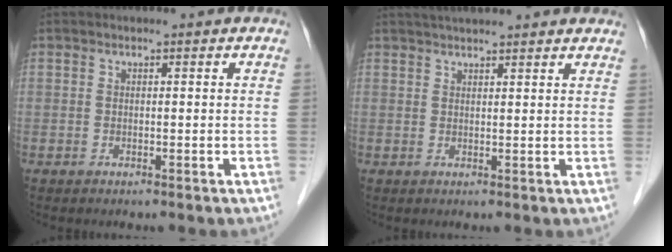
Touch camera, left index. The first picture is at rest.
{"total": 9.7, "force": [8.8, 0.7, 4.2], "torque": [-0.059, 0.030, 0.105]}